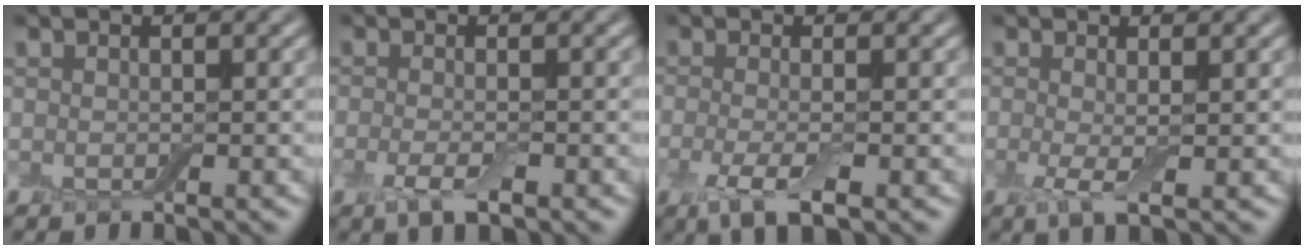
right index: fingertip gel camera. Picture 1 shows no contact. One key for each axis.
{"total": 2.4, "fx": -1.1, "fy": 0.8, "fz": 1.9, "tx": -0.041, "ty": -0.007, "tz": -0.022}
{"total": 3.4, "fx": -1.2, "fy": 1.0, "fz": 3.0, "tx": -0.064, "ty": -0.009, "tz": -0.027}
{"total": 2.2, "fx": -0.2, "fy": 0.4, "fz": 2.1, "tx": -0.043, "ty": -0.007, "tz": -0.004}